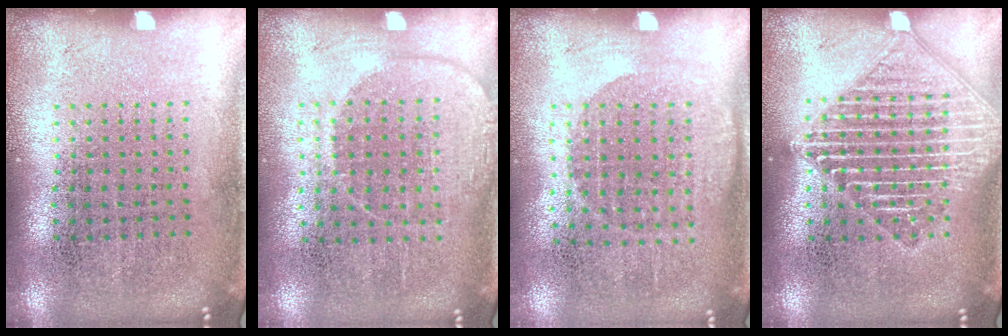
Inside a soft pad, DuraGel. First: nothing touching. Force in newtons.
{"total": 1.4, "press": 1.2, "slide": 0.6}
{"total": 1.1, "press": 1.0, "slide": 0.4}
{"total": 3.0, "press": 3.0, "slide": 0.4}